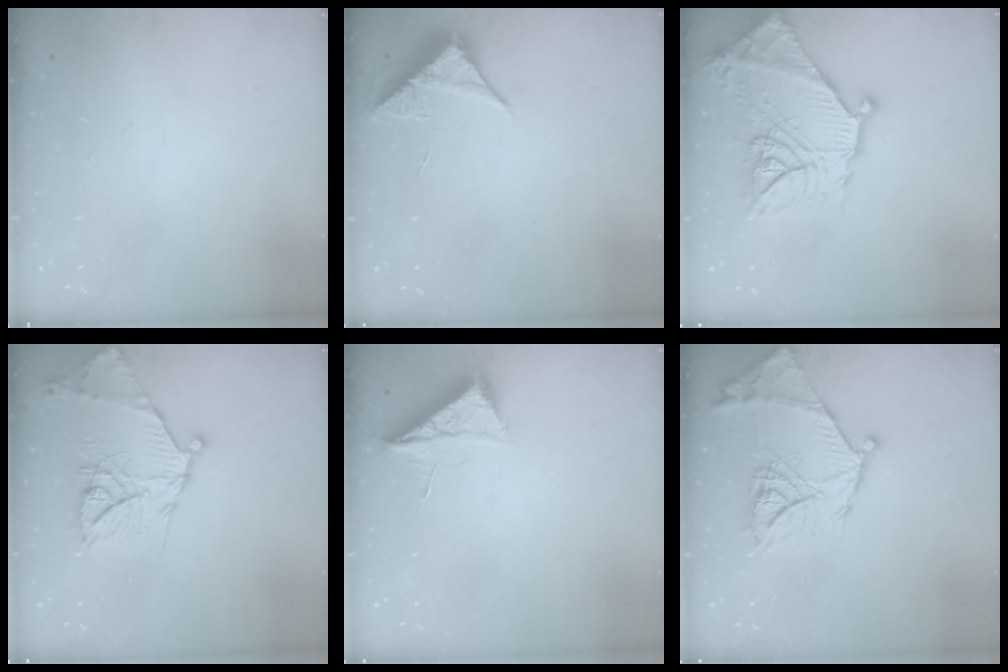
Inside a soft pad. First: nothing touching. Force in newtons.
{"total": 7.7, "press": 7.7, "slide": 0.4}
{"total": 23.5, "press": 23.4, "slide": 1.6}
{"total": 19.6, "press": 19.6, "slide": 1.5}
{"total": 6.8, "press": 6.7, "slide": 0.7}
{"total": 18.9, "press": 18.8, "slide": 1.8}